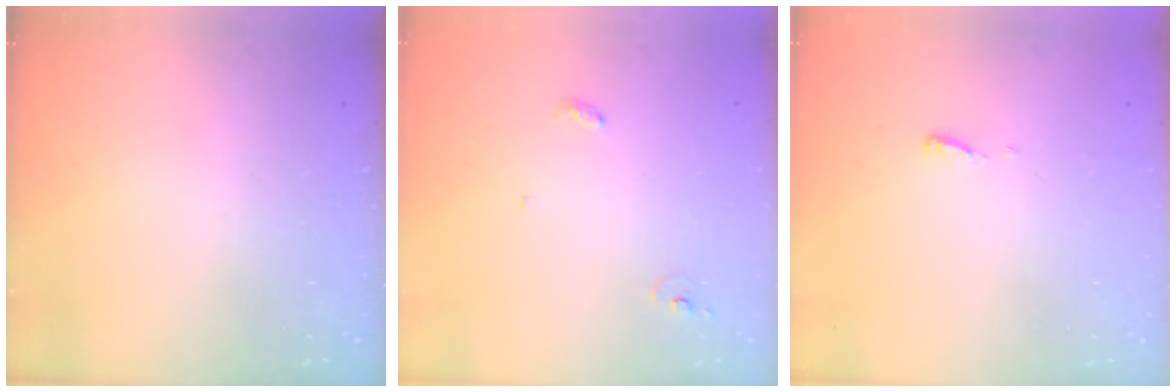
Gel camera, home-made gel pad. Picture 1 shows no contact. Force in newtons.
{"total": 3.6, "press": 3.6, "slide": 0.2}
{"total": 3.7, "press": 3.7, "slide": 0.4}